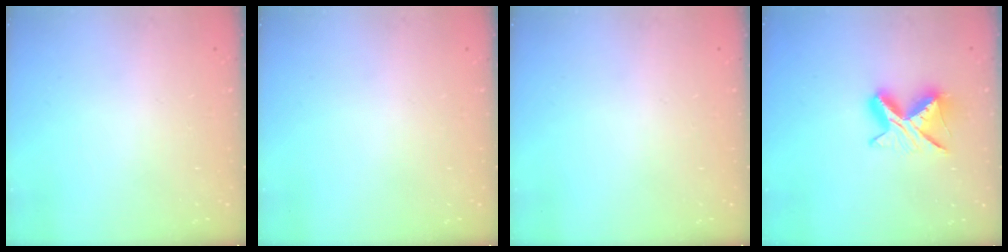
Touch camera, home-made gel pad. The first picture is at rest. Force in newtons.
{"total": 0.0}
{"total": 0.0}
{"total": 9.1, "press": 9.0, "slide": 1.0}